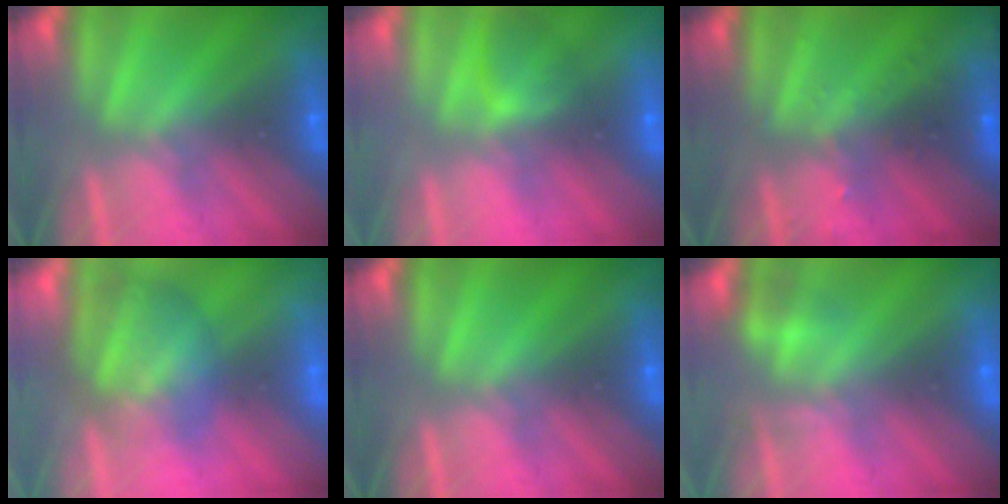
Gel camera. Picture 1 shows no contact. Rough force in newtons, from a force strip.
{"total": 2.1}
{"total": 3.0}
{"total": 2.9}
{"total": 0.0}
{"total": 2.2}